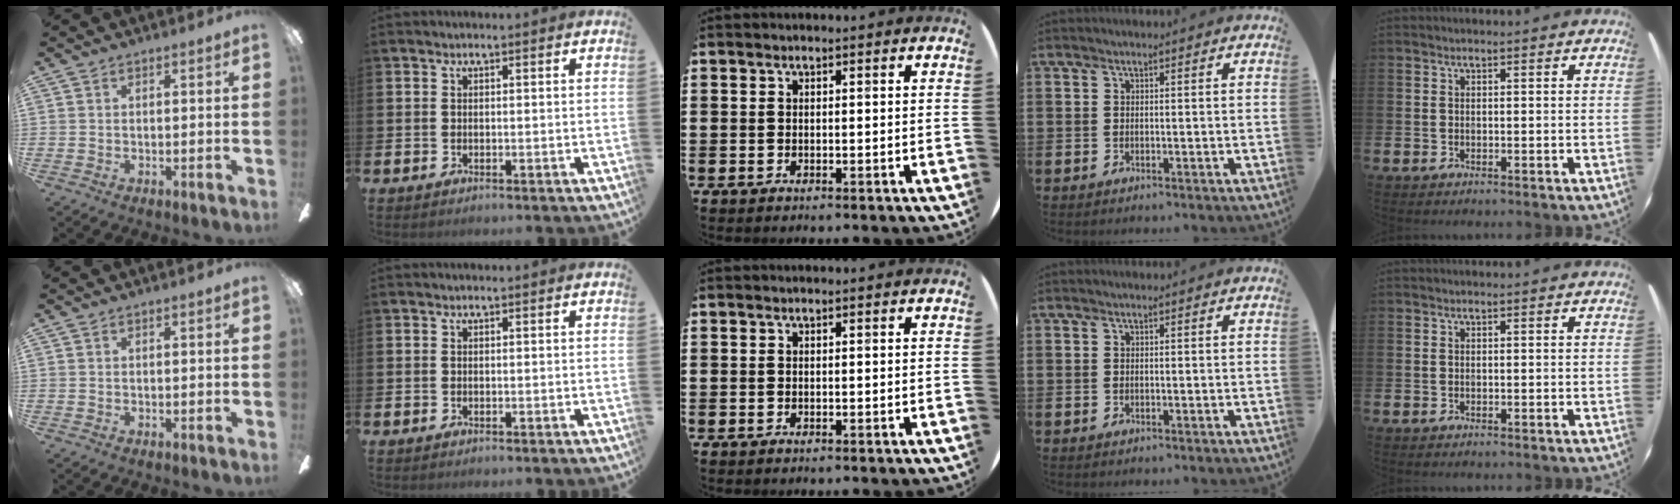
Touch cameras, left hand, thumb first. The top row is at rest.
{}